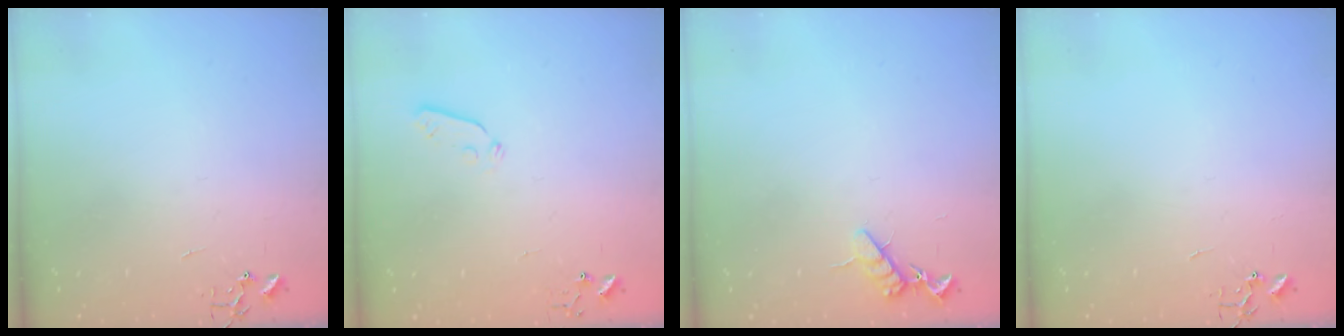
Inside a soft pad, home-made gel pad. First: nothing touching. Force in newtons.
{"total": 3.5, "press": 3.3, "slide": 1.0}
{"total": 9.1, "press": 9.1, "slide": 0.6}
{"total": 0.0}